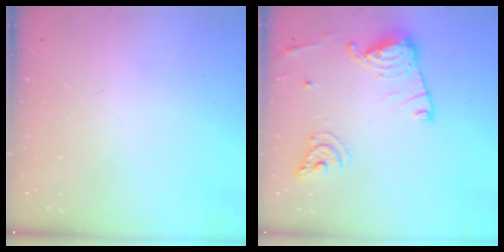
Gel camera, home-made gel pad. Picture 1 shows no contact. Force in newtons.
{"total": 15.7, "press": 15.6, "slide": 1.6}